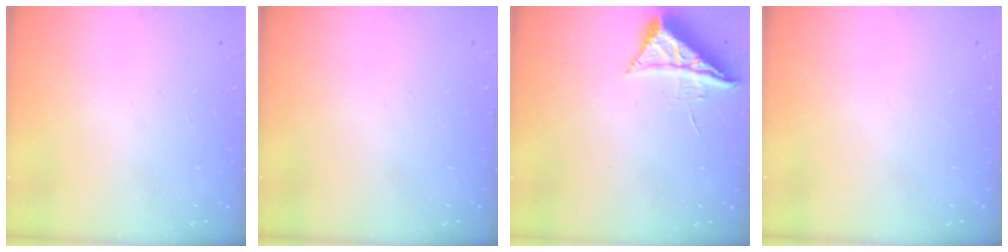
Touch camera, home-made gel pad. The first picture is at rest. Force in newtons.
{"total": 0.0}
{"total": 7.1, "press": 7.1, "slide": 0.2}
{"total": 0.0}